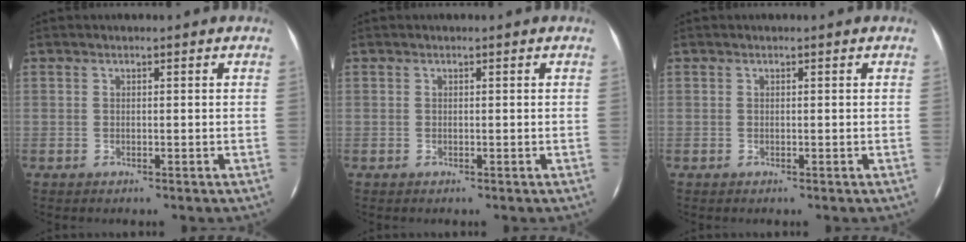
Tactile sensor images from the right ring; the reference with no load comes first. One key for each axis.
{"total": 0.0}
{"total": 0.0}